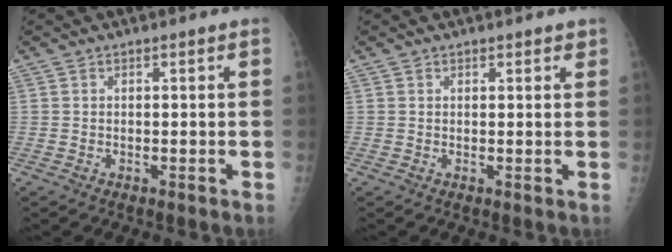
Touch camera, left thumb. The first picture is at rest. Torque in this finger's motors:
{"motor_torque": [-0.13, -0.01, -0.16, -0.05, 0.01]}